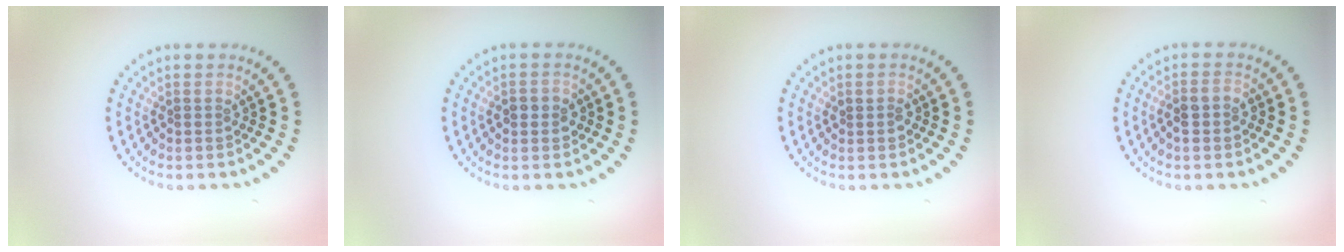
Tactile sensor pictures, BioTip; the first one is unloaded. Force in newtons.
{"total": 1.7, "press": 1.7, "slide": 0.2}
{"total": 0.9, "press": 0.9, "slide": 0.2}
{"total": 1.9, "press": 1.9, "slide": 0.6}